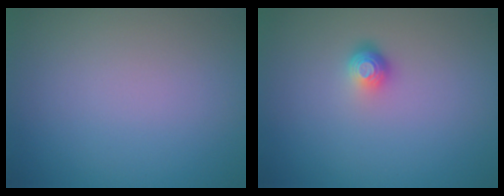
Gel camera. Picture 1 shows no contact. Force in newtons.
{"total": 1.8, "press": 1.2, "slide": 1.3}